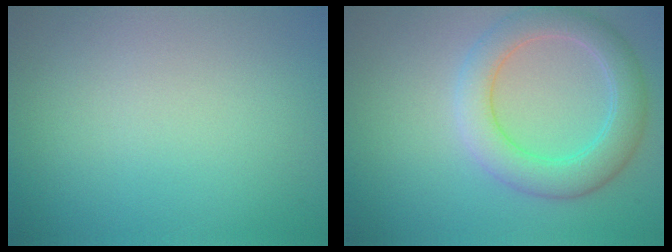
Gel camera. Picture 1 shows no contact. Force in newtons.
{"total": 5.0, "press": 5.0, "slide": 0.2}